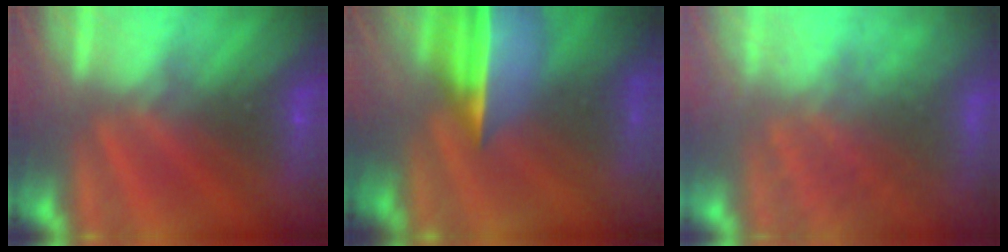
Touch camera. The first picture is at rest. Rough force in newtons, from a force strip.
{"total": 7.8}
{"total": 10.5}